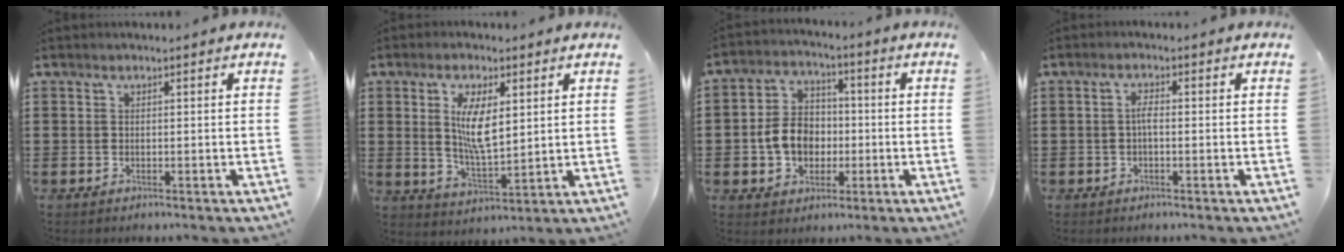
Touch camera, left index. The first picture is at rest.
{"total": 7.5, "force": [2.2, 3.0, 6.5], "torque": [-0.124, 0.004, 0.037]}
{"total": 7.3, "force": [-1.2, 6.0, 4.0], "torque": [-0.090, 0.011, -0.027]}
{"total": 1.9, "force": [-0.4, 0.6, 1.7], "torque": [-0.035, 0.004, -0.008]}